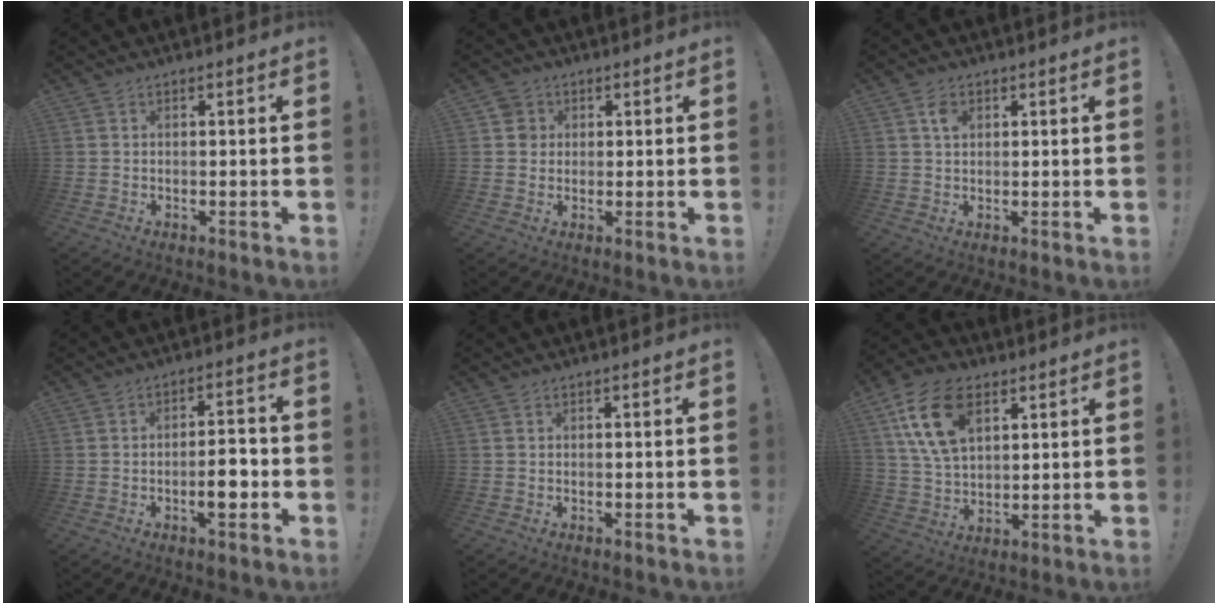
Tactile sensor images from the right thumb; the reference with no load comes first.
{"total": 4.0, "force": [1.0, 3.7, 1.0], "torque": [-0.020, 0.009, 0.021]}
{"total": 3.2, "force": [1.3, 2.1, 2.0], "torque": [-0.020, -0.005, 0.019]}
{"total": 7.0, "force": [-2.2, 2.7, 6.0], "torque": [-0.075, 0.010, -0.037]}
{"total": 0.0}
{"total": 16.3, "force": [7.3, 9.9, 10.7], "torque": [-0.209, -0.014, 0.133]}